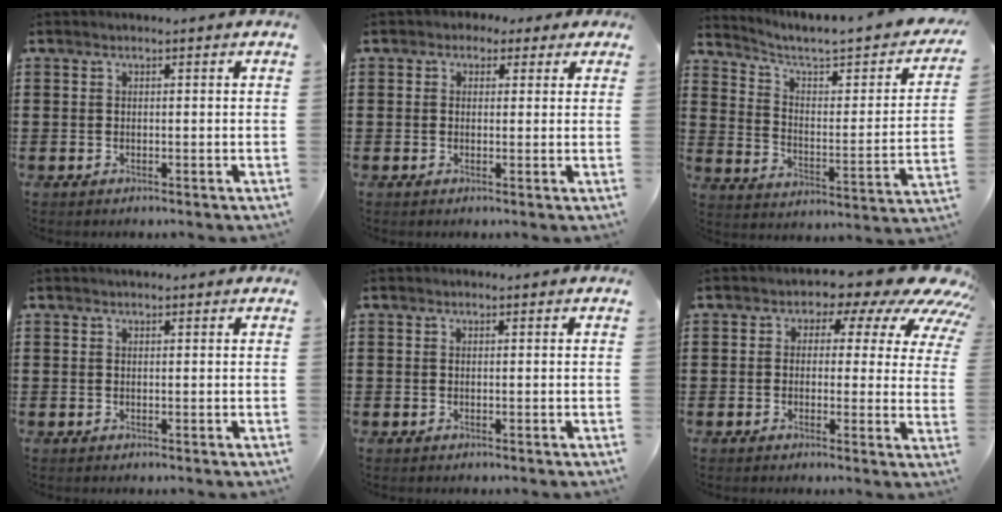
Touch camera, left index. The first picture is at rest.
{"total": 1.7, "force": [0.6, 1.5, 0.5], "torque": [-0.017, 0.010, 0.010]}
{"total": 4.2, "force": [2.9, 1.1, 2.7], "torque": [-0.073, -0.028, 0.039]}
{"total": 0.8, "force": [0.6, 0.3, 0.3], "torque": [-0.007, 0.005, 0.011]}
{"total": 0.0}
{"total": 6.4, "force": [3.9, 3.6, 3.6], "torque": [-0.062, -0.036, 0.057]}